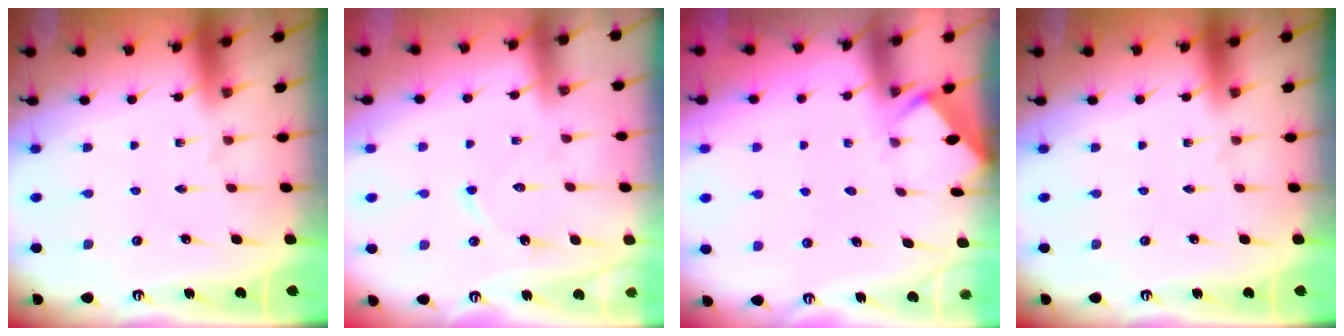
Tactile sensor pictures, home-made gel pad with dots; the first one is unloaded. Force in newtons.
{"total": 6.9, "press": 6.9, "slide": 0.5}
{"total": 3.1, "press": 3.1, "slide": 0.3}
{"total": 0.0}